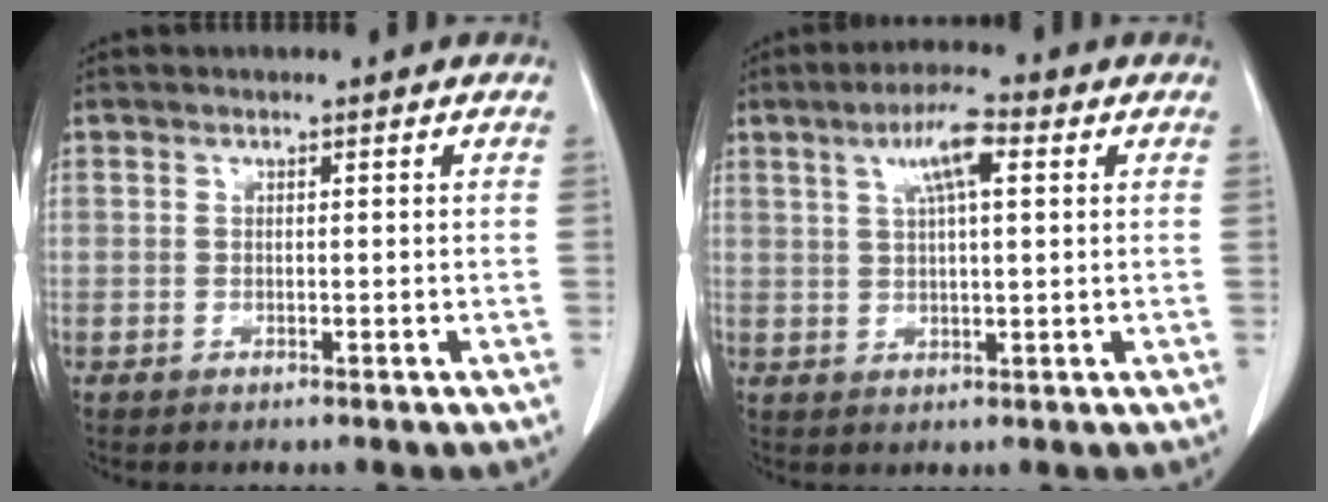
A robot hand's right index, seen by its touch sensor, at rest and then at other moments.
{"total": 6.6, "force": [2.7, 1.1, 5.9], "torque": [-0.109, 0.012, 0.046]}